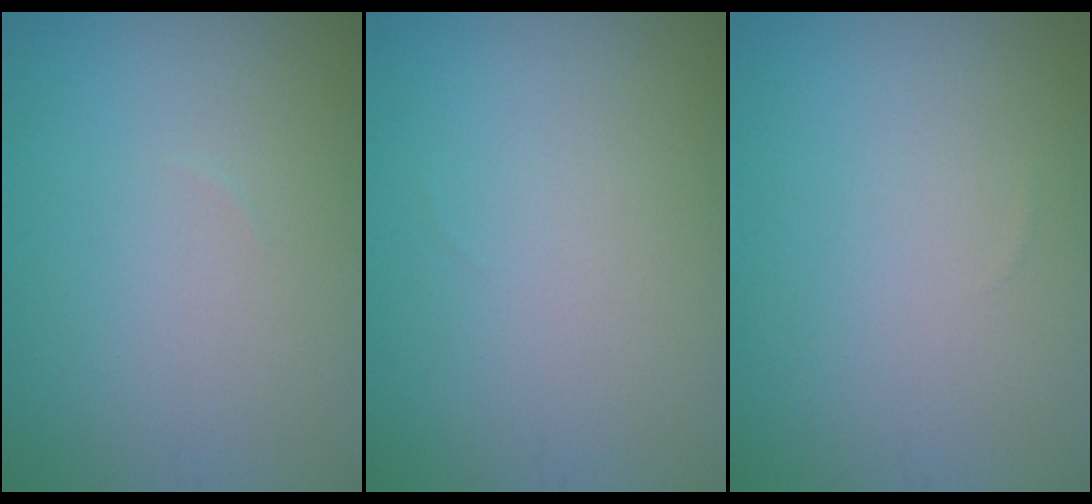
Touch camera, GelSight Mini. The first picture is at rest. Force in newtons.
{"total": 0.0}
{"total": 0.0}